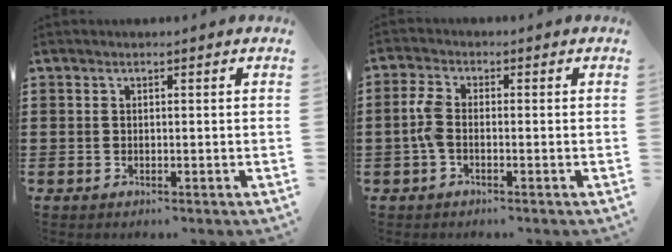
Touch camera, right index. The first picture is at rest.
{"total": 3.5, "force": [-0.8, 1.6, 3.0], "torque": [-0.075, -0.003, -0.021]}